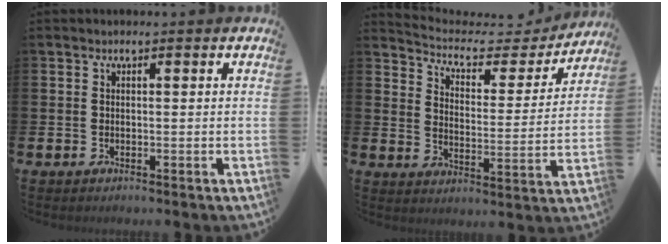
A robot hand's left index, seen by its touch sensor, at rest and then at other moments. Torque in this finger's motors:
{"motor_torque": [0.96, -1.18, 0.15, -0.02]}